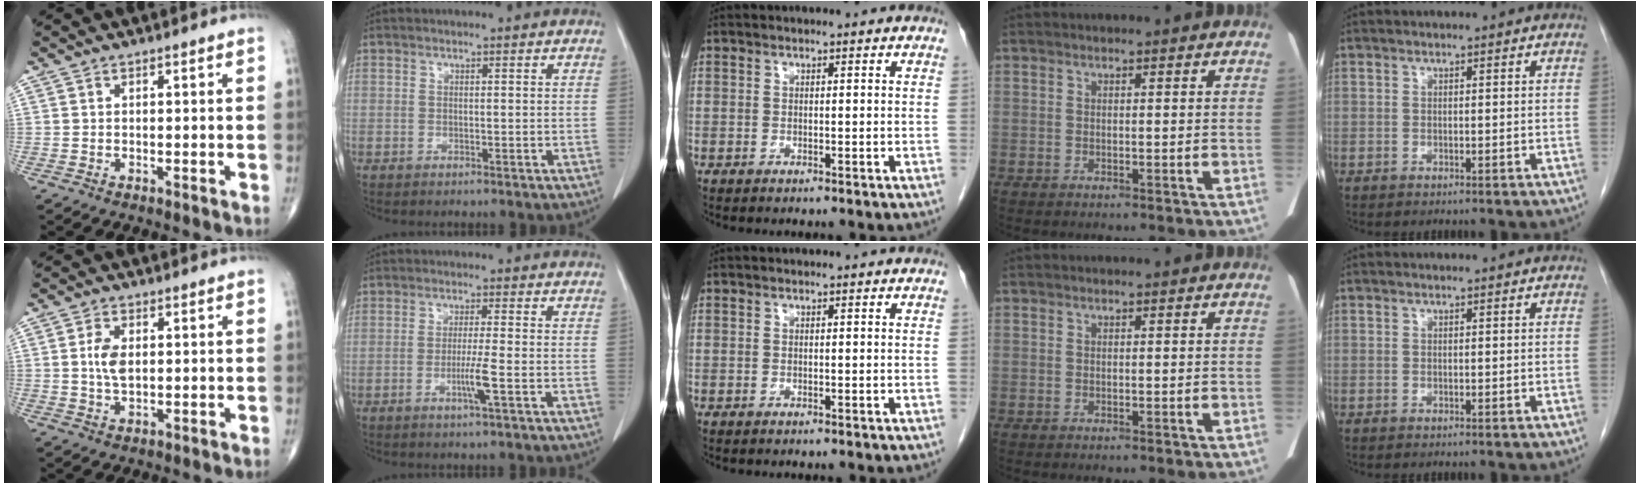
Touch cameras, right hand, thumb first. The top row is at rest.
{"thumb": {"total": 4.8, "force": [0.6, 2.7, 4.0], "torque": [-0.081, -0.002, 0.011]}, "index": {"total": 3.7, "force": [-1.4, -0.7, 3.4], "torque": [-0.069, -0.008, -0.027]}}